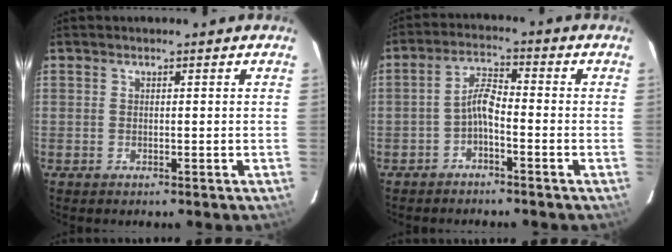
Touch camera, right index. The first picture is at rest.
{"total": 3.8, "force": [-2.2, 1.0, 3.0], "torque": [-0.067, 0.015, -0.042]}